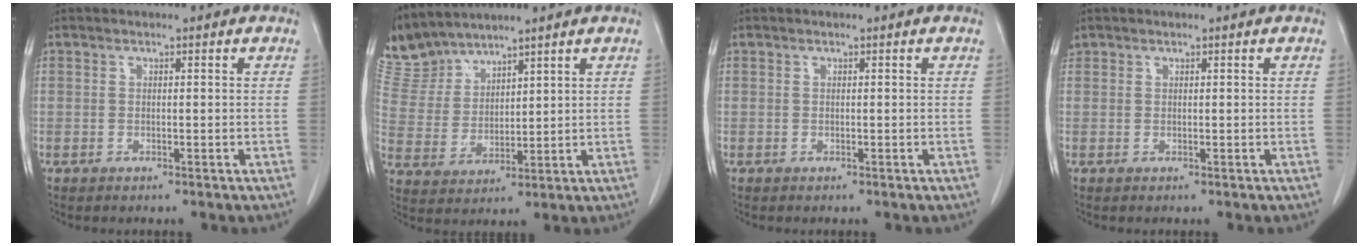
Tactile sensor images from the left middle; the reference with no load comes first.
{"total": 7.2, "force": [7.1, 1.1, 0.0], "torque": [-0.019, 0.011, 0.165]}
{"total": 0.0}
{"total": 0.6, "force": [0.4, 0.4, -0.2], "torque": [0.004, 0.012, 0.009]}